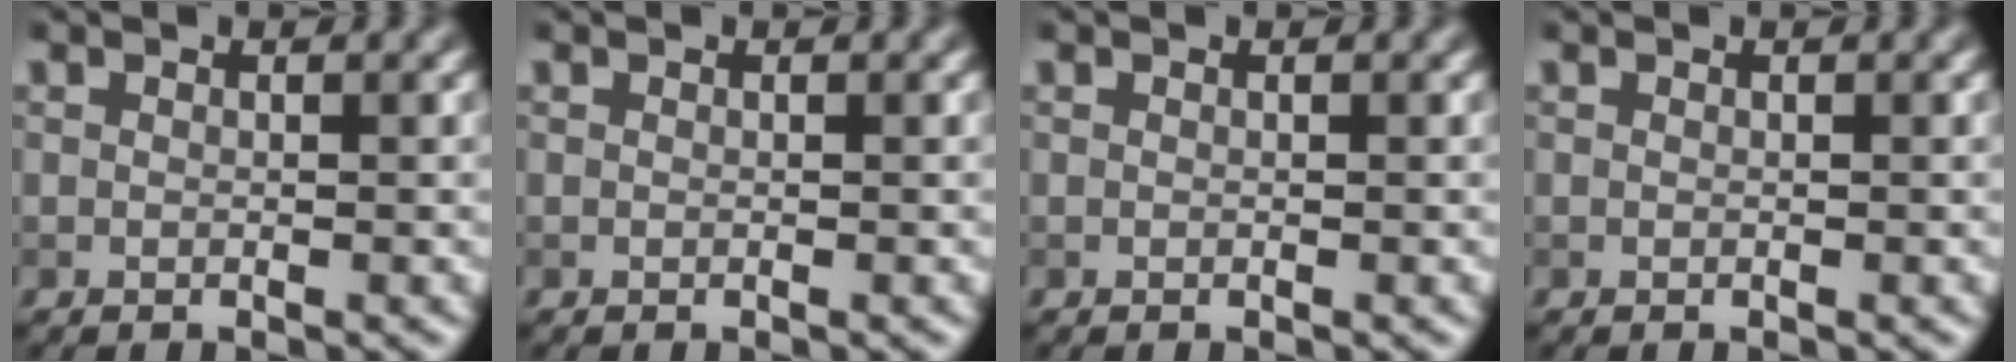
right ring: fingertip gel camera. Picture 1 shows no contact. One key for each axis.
{"total": 0.0}
{"total": 0.0}
{"total": 0.0}